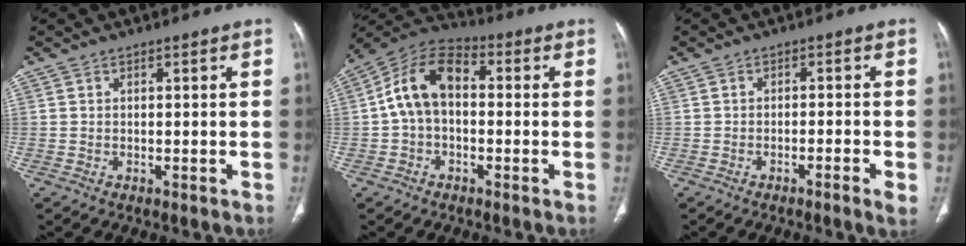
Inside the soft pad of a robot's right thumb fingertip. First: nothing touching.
{"total": 11.1, "force": [0.2, 7.3, 8.4], "torque": [-0.145, 0.035, -0.010]}
{"total": 3.3, "force": [-1.4, 0.1, 3.0], "torque": [-0.056, 0.004, -0.023]}